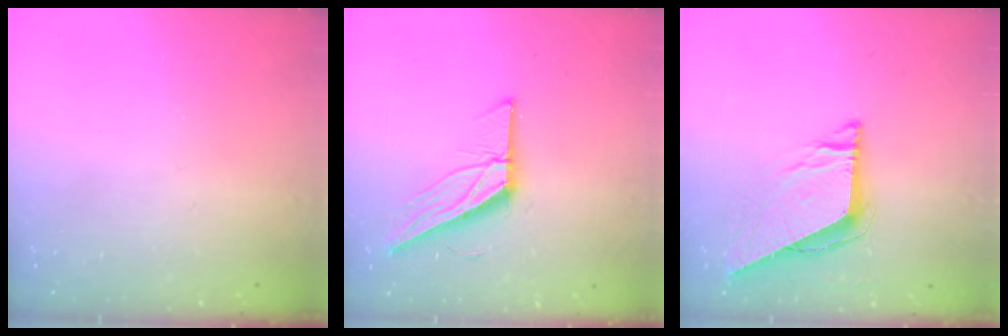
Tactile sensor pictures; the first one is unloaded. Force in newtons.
{"total": 11.5, "press": 11.5, "slide": 0.2}
{"total": 7.6, "press": 7.6, "slide": 0.3}